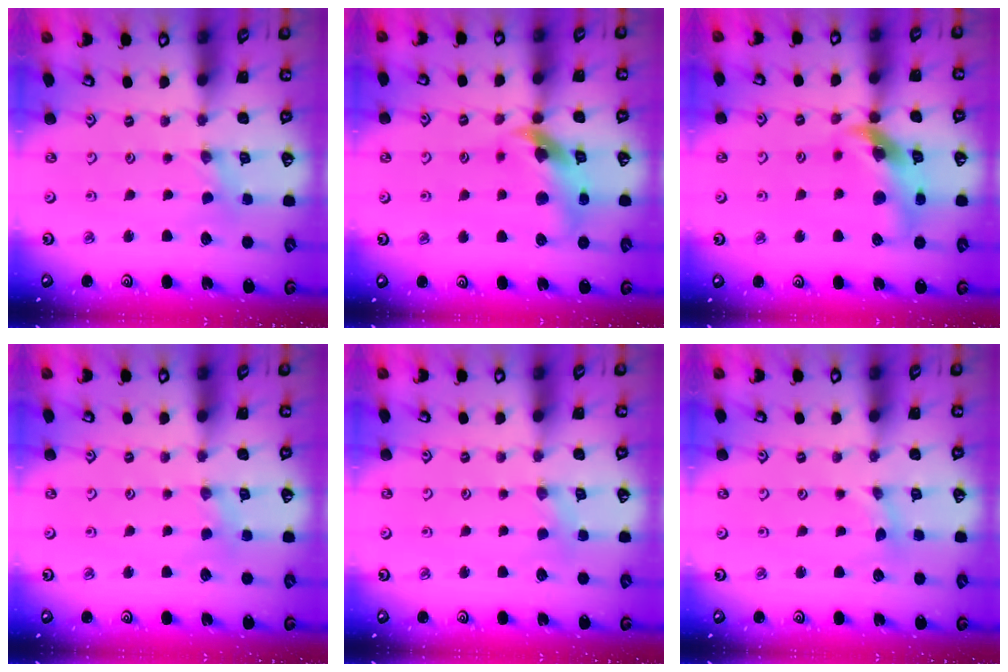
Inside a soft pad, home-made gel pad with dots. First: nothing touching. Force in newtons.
{"total": 12.2, "press": 12.1, "slide": 1.4}
{"total": 16.6, "press": 16.4, "slide": 2.2}
{"total": 1.9, "press": 1.8, "slide": 0.3}
{"total": 1.8, "press": 1.7, "slide": 0.4}
{"total": 1.7, "press": 1.6, "slide": 0.2}